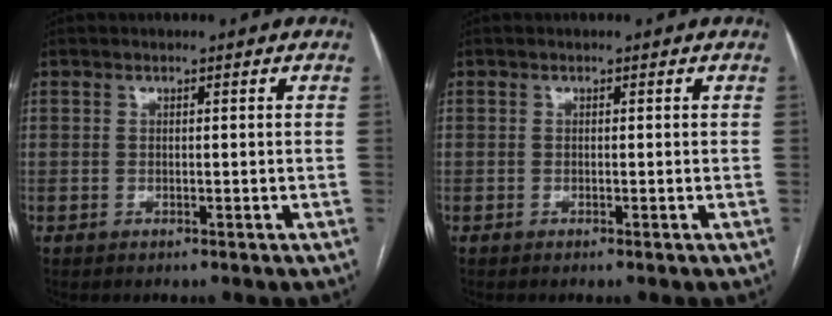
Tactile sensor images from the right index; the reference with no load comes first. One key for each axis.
{"total": 0.0}